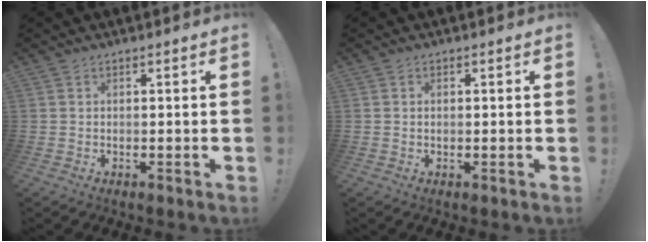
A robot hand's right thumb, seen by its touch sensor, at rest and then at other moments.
{"total": 0.6, "force": [0.1, 0.3, 0.4], "torque": [-0.005, 0.000, 0.000]}